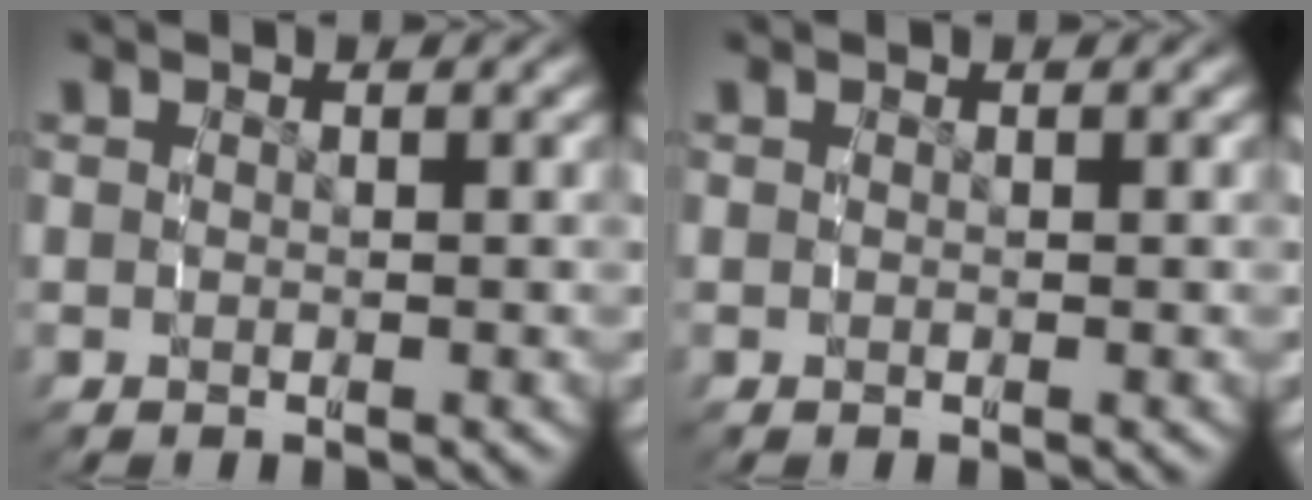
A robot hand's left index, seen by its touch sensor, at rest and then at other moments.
{"total": 0.0}